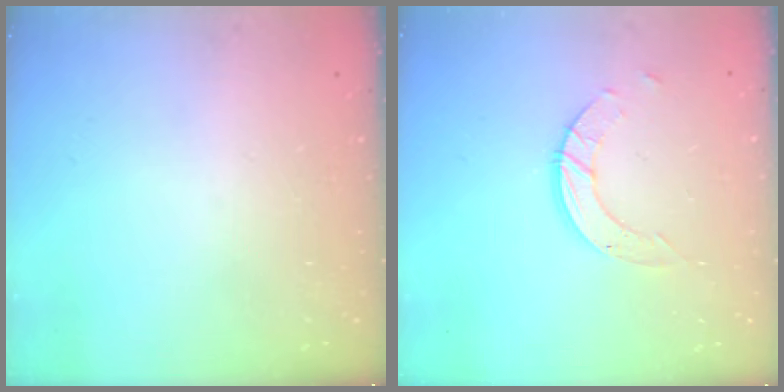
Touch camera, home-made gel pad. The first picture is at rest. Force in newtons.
{"total": 5.9, "press": 5.9, "slide": 0.5}